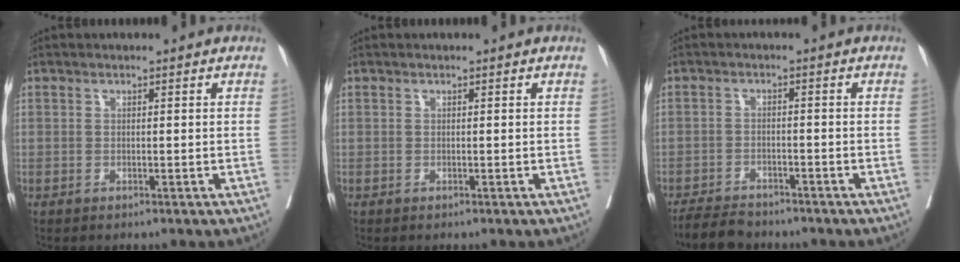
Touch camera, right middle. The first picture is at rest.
{"total": 0.0}
{"total": 5.1, "force": [-4.8, 1.3, 1.2], "torque": [-0.021, -0.013, -0.083]}